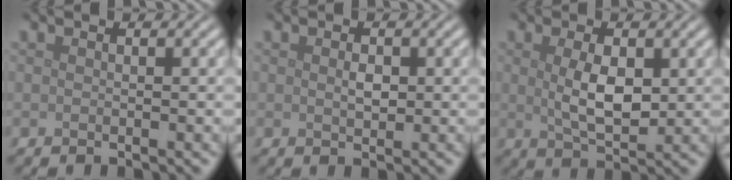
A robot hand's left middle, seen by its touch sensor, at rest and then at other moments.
{"total": 1.1, "force": [0.1, 0.7, 0.9], "torque": [-0.018, -0.002, 0.004]}
{"total": 4.1, "force": [0.5, 2.0, 3.6], "torque": [-0.076, -0.004, 0.015]}